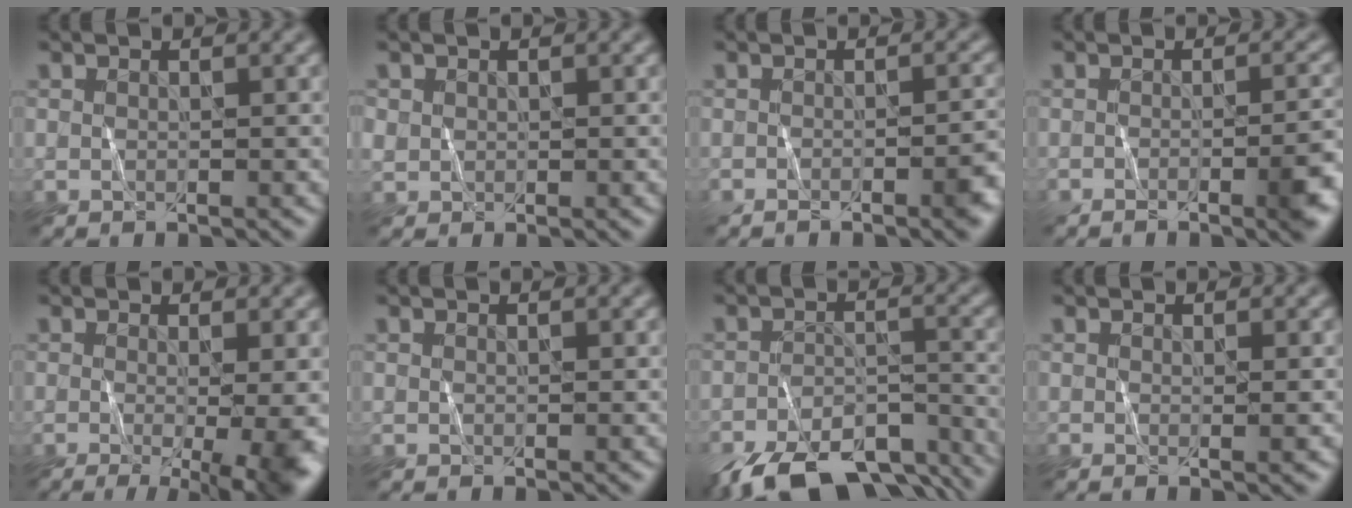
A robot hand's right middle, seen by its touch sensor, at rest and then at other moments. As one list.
[{"total": 0.8, "force": [0.1, 0.8, -0.1], "torque": [0.006, 0.002, 0.003]}, {"total": 2.5, "force": [-1.5, 0.5, 1.9], "torque": [-0.016, 0.002, -0.028]}, {"total": 3.9, "force": [-1.9, 1.0, 3.3], "torque": [-0.033, 0.001, -0.031]}, {"total": 9.7, "force": [-1.4, 3.7, 8.8], "torque": [-0.068, -0.003, -0.009]}, {"total": 0.0}, {"total": 10.9, "force": [-8.8, 3.8, 5.1], "torque": [-0.084, -0.014, -0.131]}, {"total": 0.8, "force": [0.0, 0.2, 0.8], "torque": [-0.002, 0.001, -0.004]}]